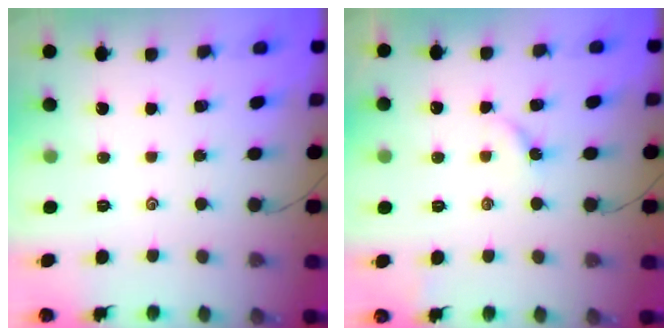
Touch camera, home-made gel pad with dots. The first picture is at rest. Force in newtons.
{"total": 2.7, "press": 2.7, "slide": 0.4}